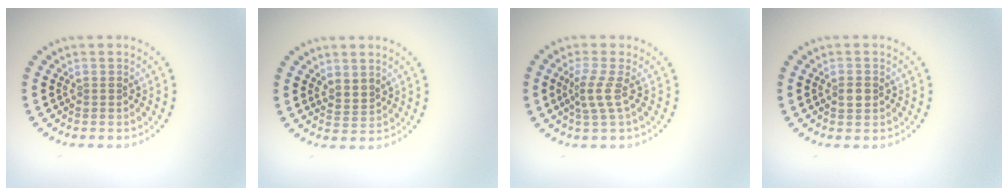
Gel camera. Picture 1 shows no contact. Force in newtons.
{"total": 1.6, "press": 1.3, "slide": 1.0}
{"total": 2.2, "press": 1.5, "slide": 1.6}
{"total": 1.2, "press": 1.1, "slide": 0.4}